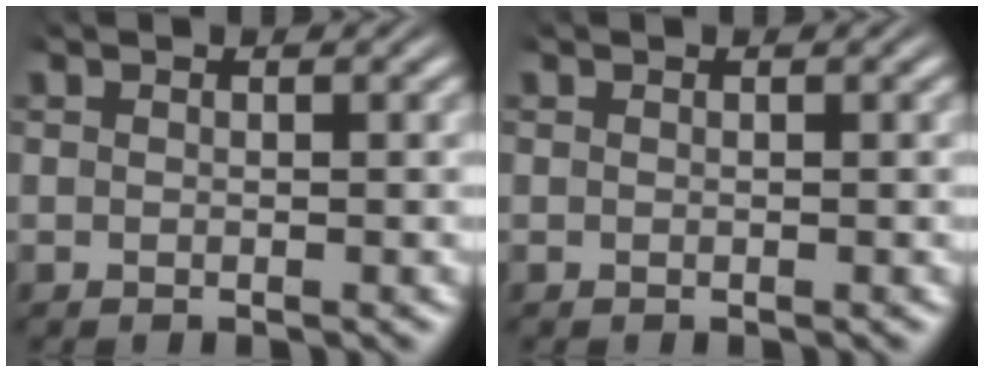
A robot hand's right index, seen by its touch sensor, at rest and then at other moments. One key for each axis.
{"total": 0.0}